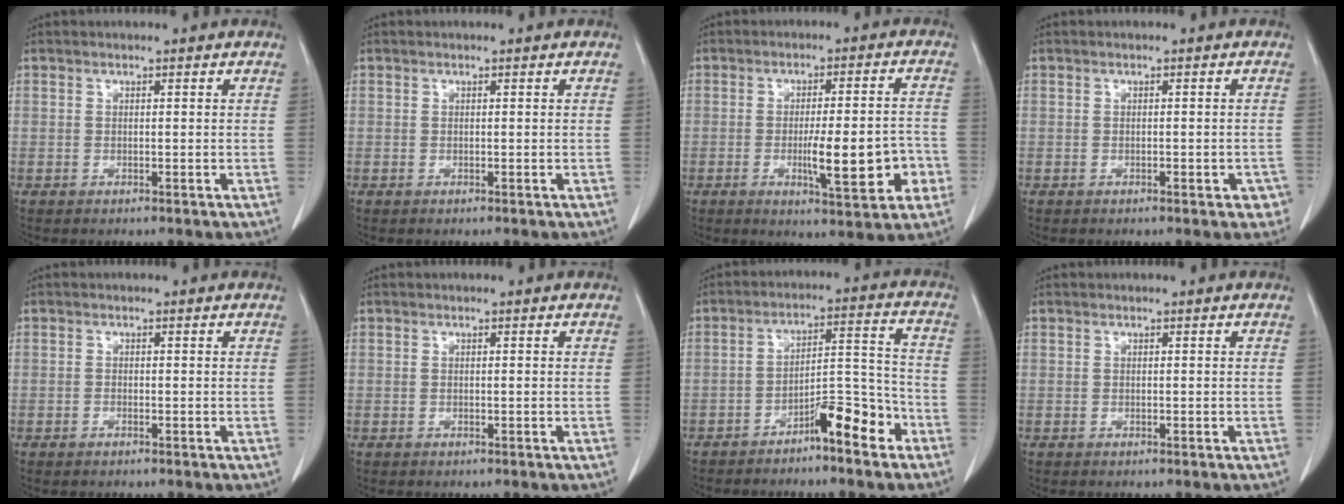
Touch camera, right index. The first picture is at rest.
{"total": 0.0}
{"total": 11.1, "force": [-3.3, 1.8, 10.4], "torque": [-0.149, 0.000, -0.042]}
{"total": 2.7, "force": [-1.6, 1.0, 1.9], "torque": [-0.011, 0.002, -0.019]}
{"total": 0.7, "force": [-0.5, 0.2, 0.3], "torque": [-0.008, 0.000, -0.007]}
{"total": 0.0}
{"total": 8.6, "force": [-5.7, 1.7, 6.2], "torque": [-0.090, 0.025, -0.091]}
{"total": 0.0}